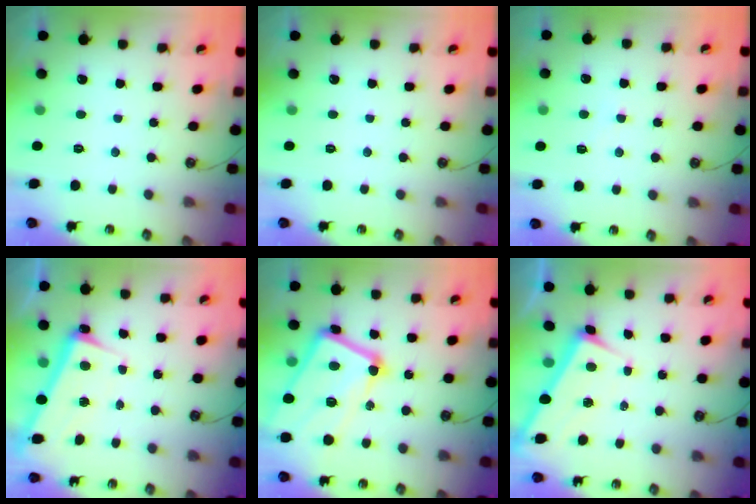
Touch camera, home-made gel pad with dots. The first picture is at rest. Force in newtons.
{"total": 0.0}
{"total": 3.0, "press": 3.0, "slide": 0.5}
{"total": 2.7, "press": 2.7, "slide": 0.6}
{"total": 18.1, "press": 18.0, "slide": 2.4}
{"total": 2.6, "press": 2.6, "slide": 0.2}